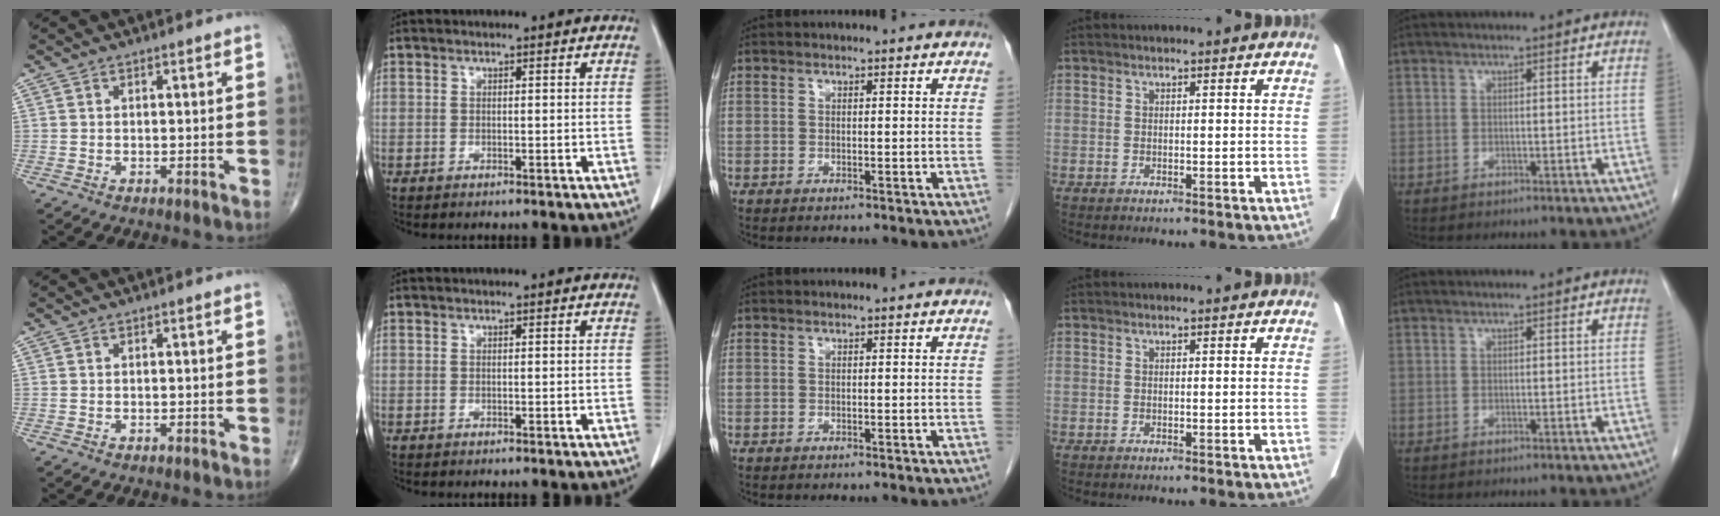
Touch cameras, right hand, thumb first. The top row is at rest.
{}